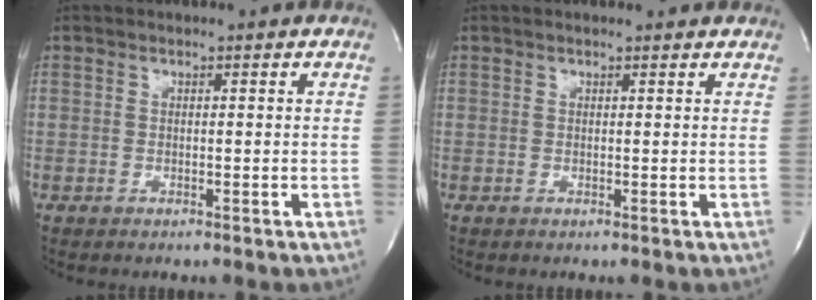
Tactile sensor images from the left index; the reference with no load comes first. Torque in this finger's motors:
{"motor_torque": [0.37, -0.97, -0.04, 0.00]}